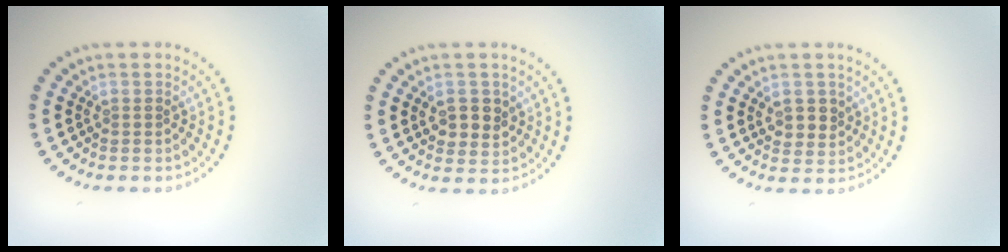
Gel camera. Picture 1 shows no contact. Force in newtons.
{"total": 2.5, "press": 2.4, "slide": 0.6}
{"total": 2.0, "press": 2.0, "slide": 0.6}